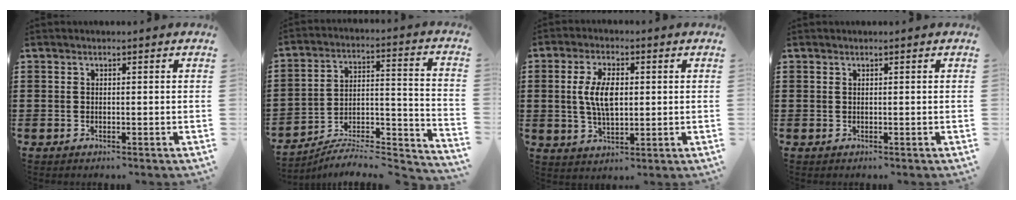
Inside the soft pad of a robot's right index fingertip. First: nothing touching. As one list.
[{"total": 6.0, "force": [-5.6, 0.9, 1.8], "torque": [-0.024, -0.009, -0.113]}, {"total": 6.9, "force": [0.5, 3.2, 6.1], "torque": [-0.133, 0.005, 0.004]}, {"total": 0.0}]